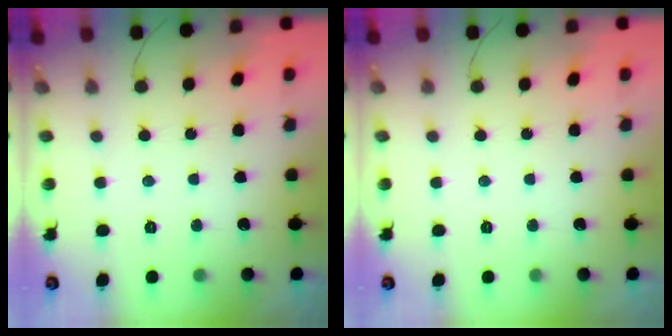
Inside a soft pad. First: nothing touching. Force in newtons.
{"total": 0.0}